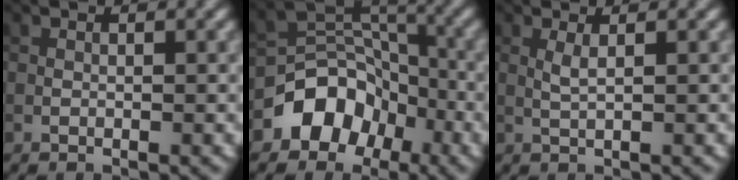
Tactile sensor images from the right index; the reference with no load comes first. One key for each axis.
{"total": 6.0, "fx": -3.3, "fy": 4.6, "fz": 2.0, "tx": -0.006, "ty": 0.005, "tz": -0.063}
{"total": 1.1, "fx": 0.4, "fy": 0.1, "fz": 1.0, "tx": -0.024, "ty": 0.003, "tz": 0.007}